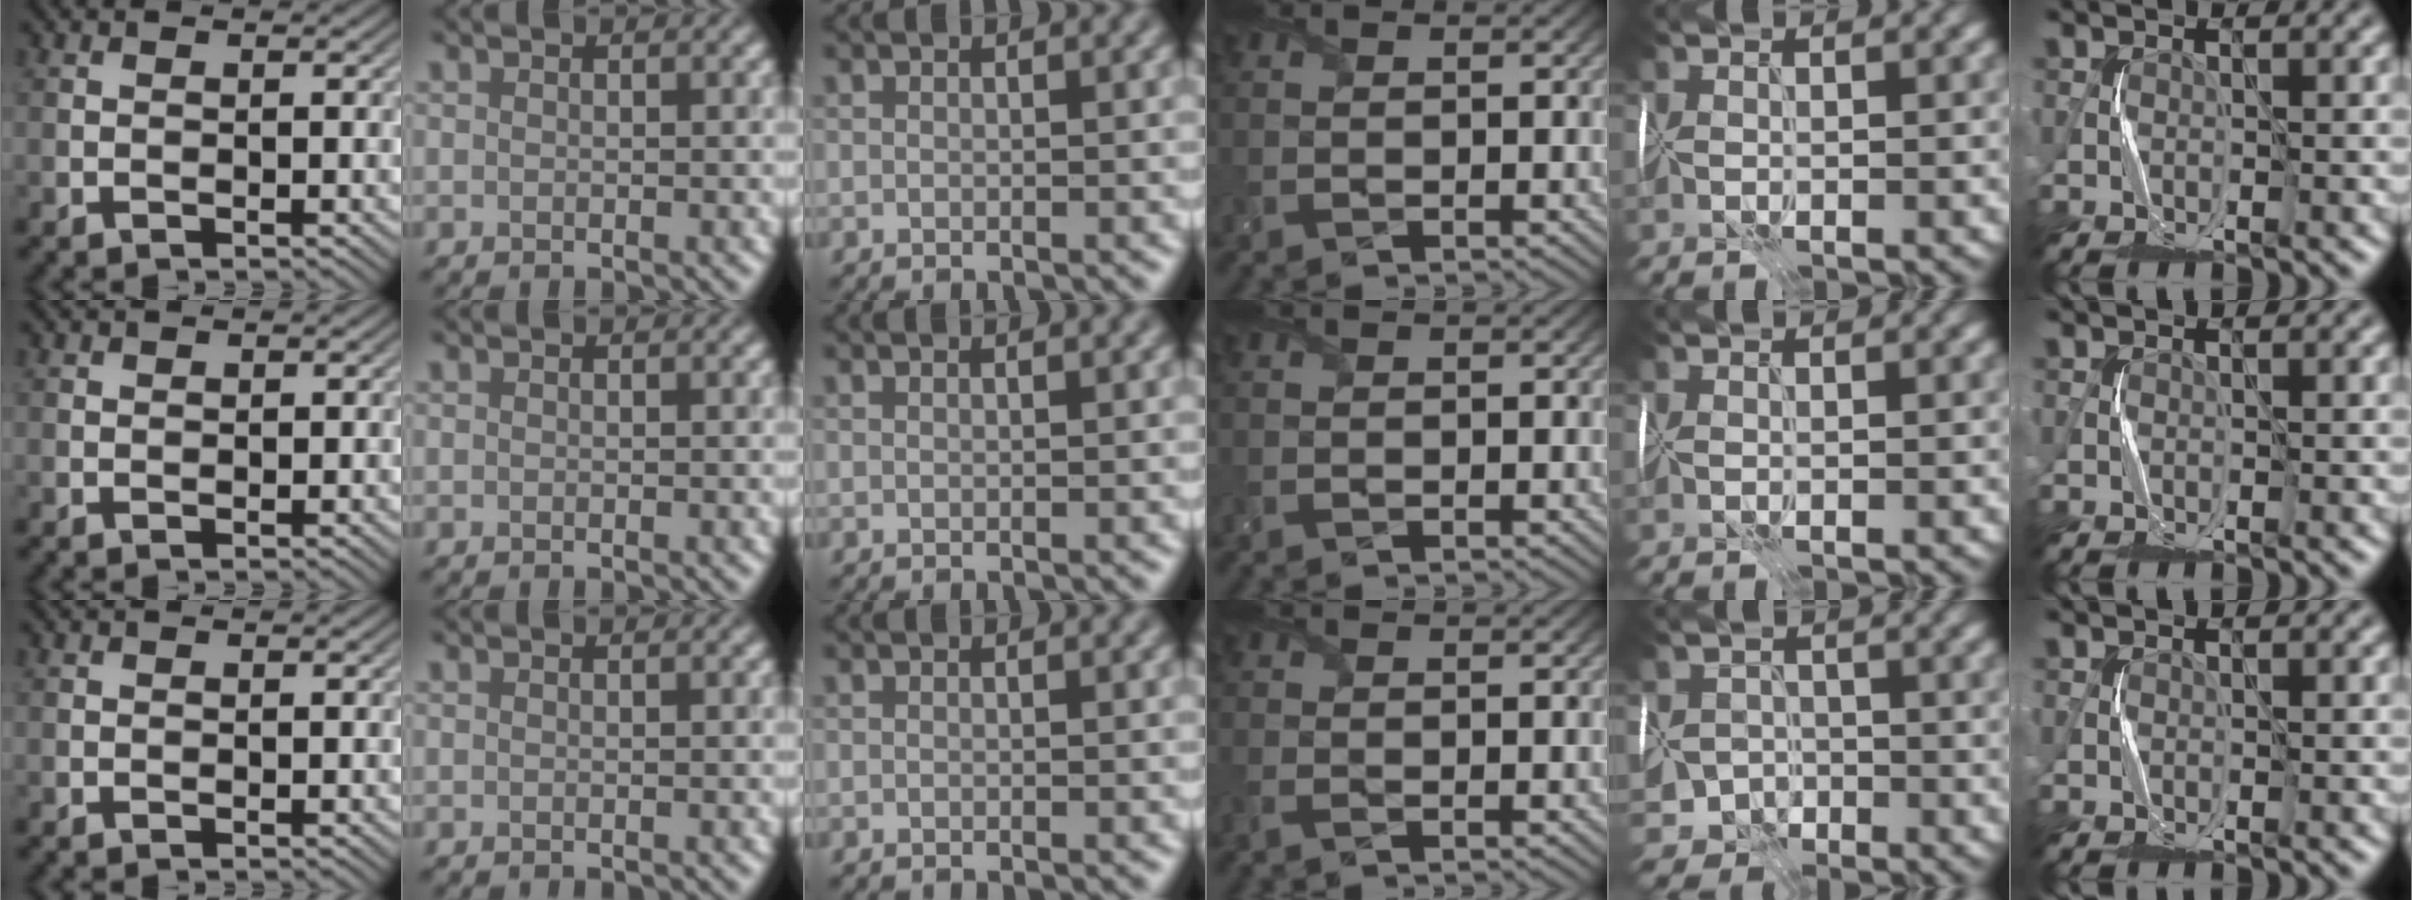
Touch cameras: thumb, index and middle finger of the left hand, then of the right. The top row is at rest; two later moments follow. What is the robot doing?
{"motion": "wrap", "object": "cellophane"}